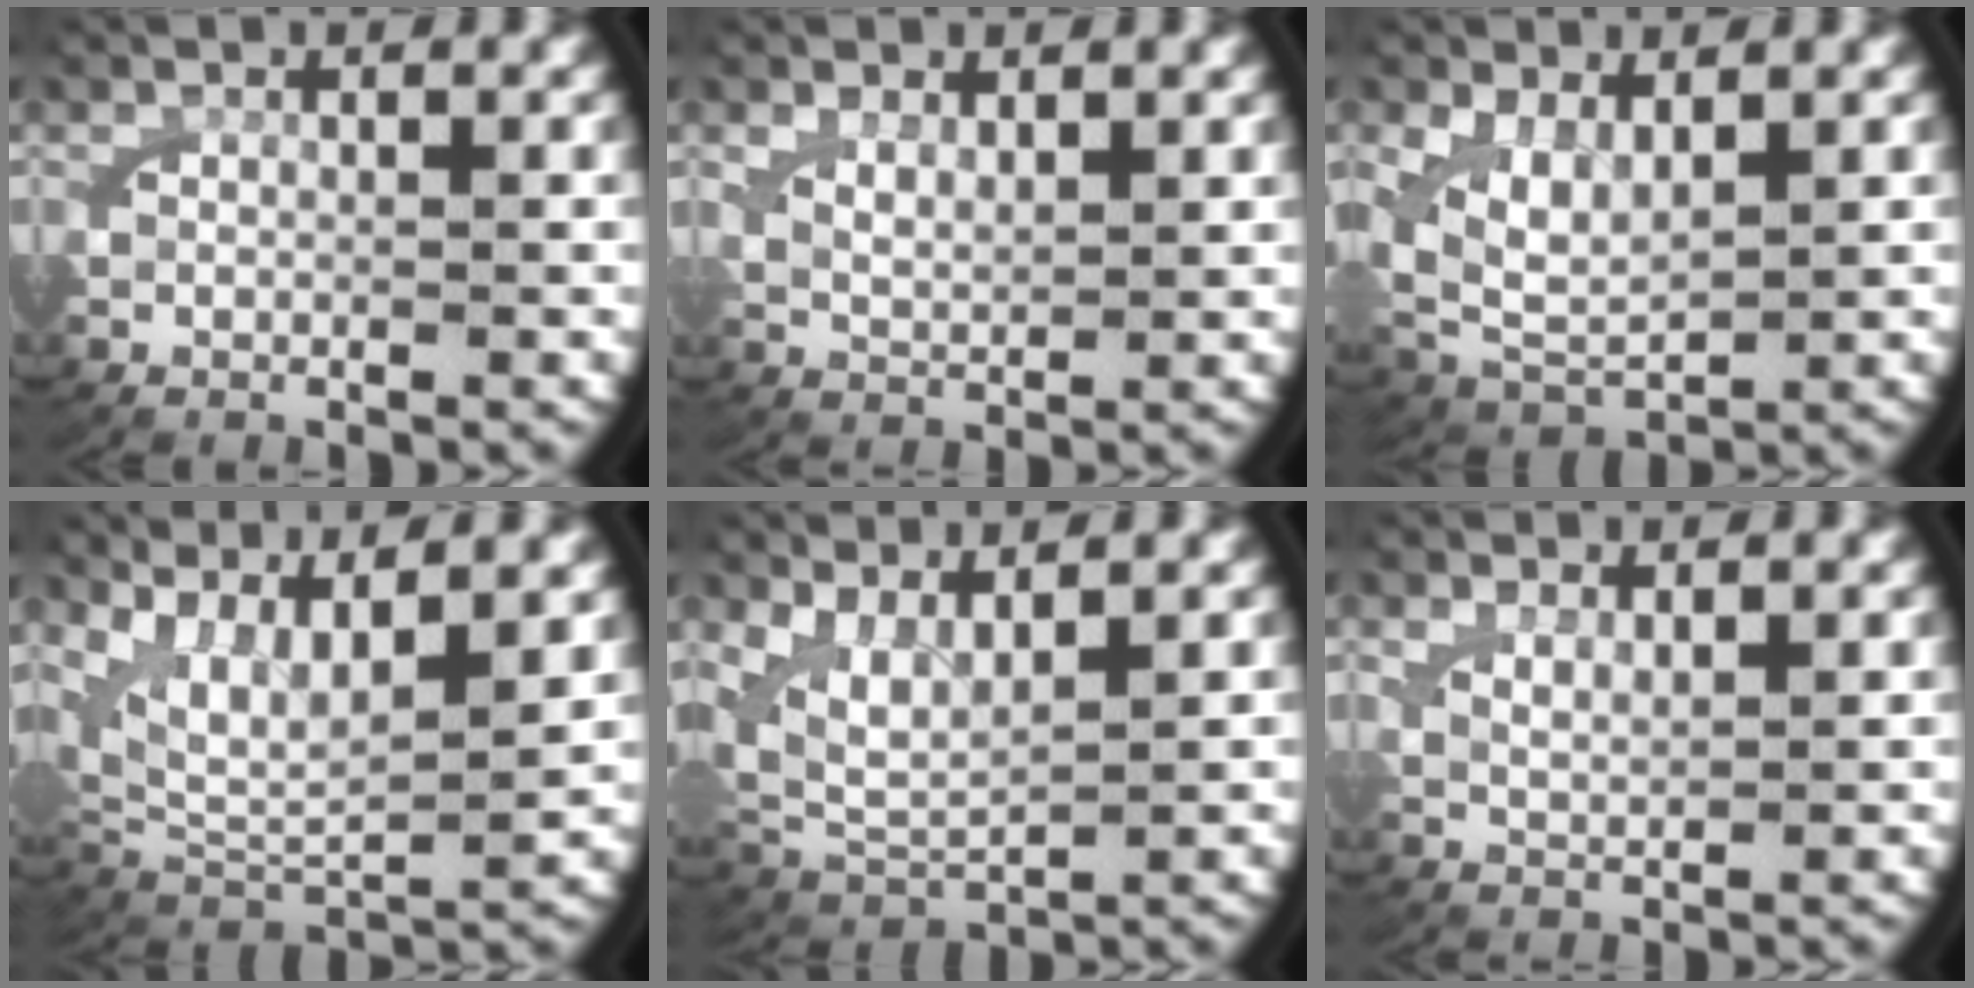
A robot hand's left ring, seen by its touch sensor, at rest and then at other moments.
{"total": 1.5, "force": [1.0, 0.4, 1.1], "torque": [-0.026, -0.012, 0.029]}
{"total": 6.4, "force": [0.5, 5.2, 3.7], "torque": [-0.115, -0.032, 0.020]}
{"total": 9.1, "force": [3.0, 6.2, 5.9], "torque": [-0.158, -0.019, 0.055]}
{"total": 7.8, "force": [1.5, 6.5, 4.1], "torque": [-0.137, -0.028, 0.030]}
{"total": 1.4, "force": [1.1, 0.0, 0.9], "torque": [-0.022, -0.009, 0.029]}